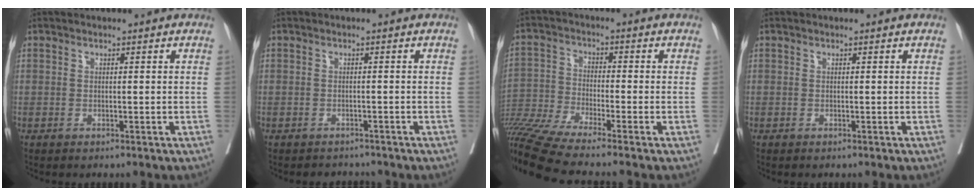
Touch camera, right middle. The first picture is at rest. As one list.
[{"total": 2.3, "force": [-2.1, 0.8, -0.5], "torque": [0.005, -0.002, -0.034]}, {"total": 15.2, "force": [-12.8, -1.4, 8.0], "torque": [-0.166, -0.033, -0.232]}, {"total": 0.0}]